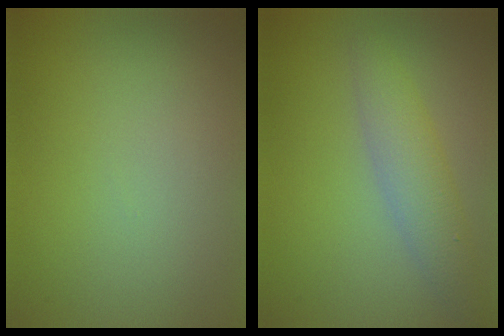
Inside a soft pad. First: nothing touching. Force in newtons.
{"total": 3.2, "press": 3.2, "slide": 0.2}